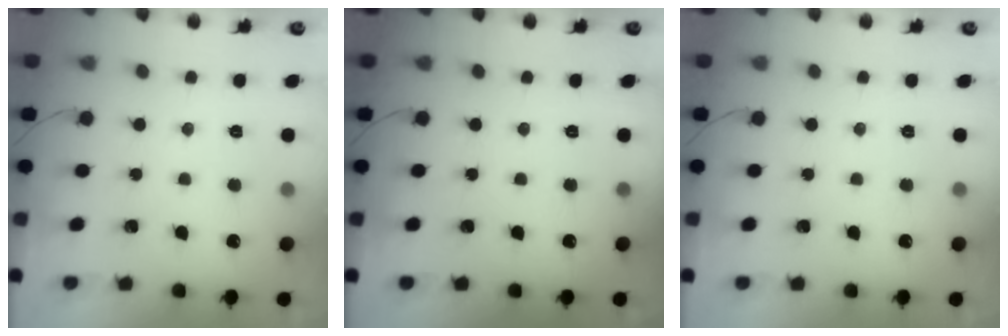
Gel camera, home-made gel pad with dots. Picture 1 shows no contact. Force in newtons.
{"total": 0.0}
{"total": 0.0}